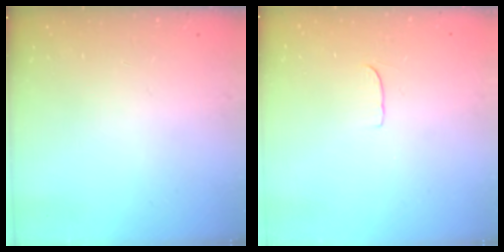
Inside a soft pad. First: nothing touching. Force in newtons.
{"total": 4.1, "press": 4.1, "slide": 0.3}